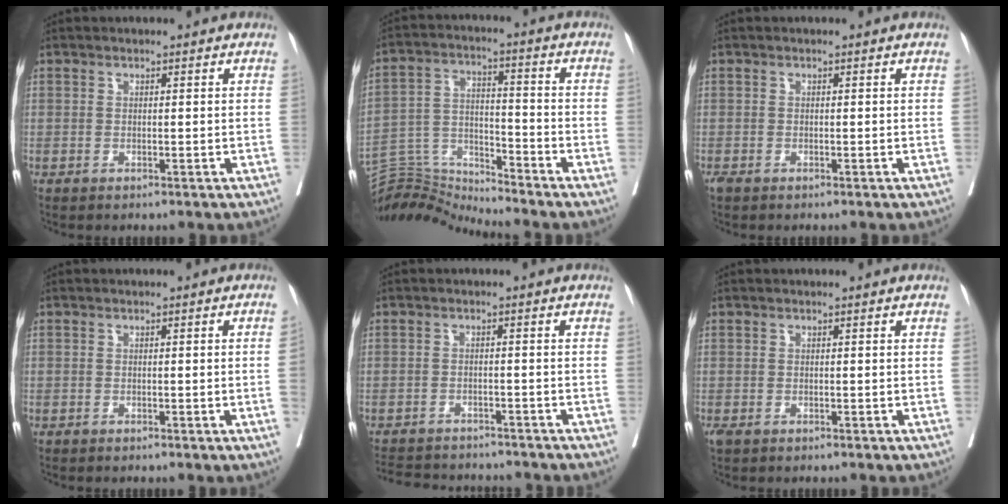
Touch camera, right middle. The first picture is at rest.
{"total": 8.6, "force": [-8.5, -1.4, -1.0], "torque": [0.015, 0.040, -0.154]}
{"total": 0.6, "force": [-0.5, 0.2, 0.2], "torque": [-0.012, -0.003, -0.010]}
{"total": 1.0, "force": [-0.3, -0.1, 0.9], "torque": [-0.015, 0.004, -0.003]}
{"total": 11.7, "force": [-10.8, 2.9, 3.4], "torque": [-0.069, 0.001, -0.143]}
{"total": 1.1, "force": [-0.7, 0.6, 0.6], "torque": [-0.014, -0.003, -0.008]}